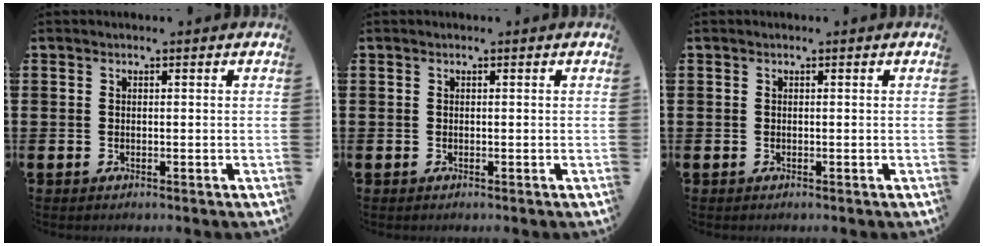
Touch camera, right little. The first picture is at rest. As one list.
[{"total": 0.0}, {"total": 0.0}]